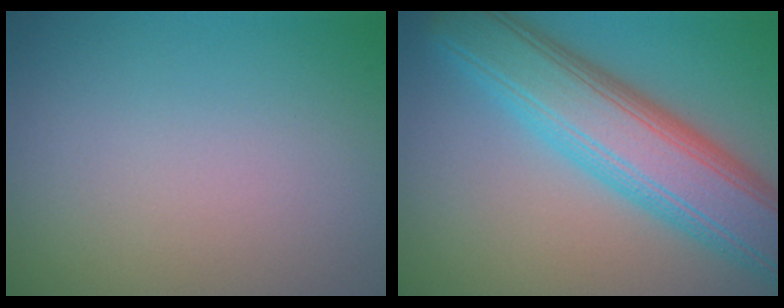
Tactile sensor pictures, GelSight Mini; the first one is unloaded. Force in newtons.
{"total": 9.6, "press": 9.6, "slide": 0.4}